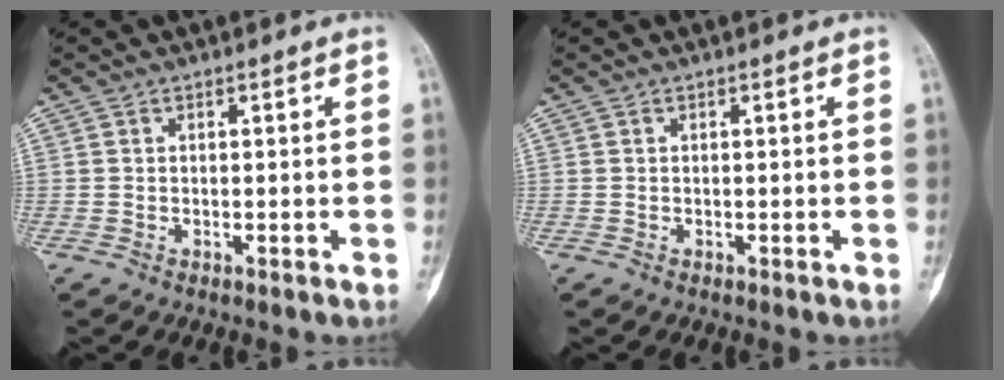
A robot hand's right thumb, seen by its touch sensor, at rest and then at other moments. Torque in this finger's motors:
{"motor_torque": [0.15, 0.15, 0.08, -0.08, 0.02]}